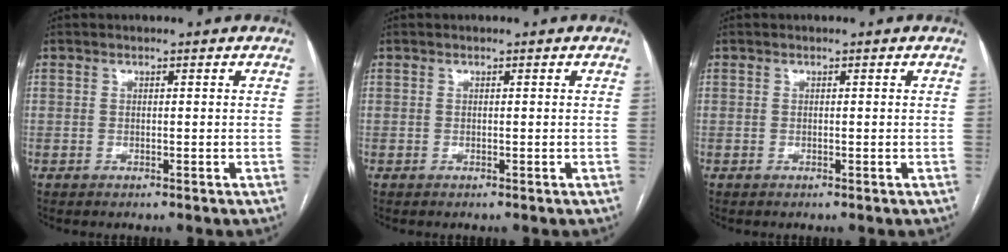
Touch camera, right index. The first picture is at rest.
{"total": 0.0}
{"total": 0.0}